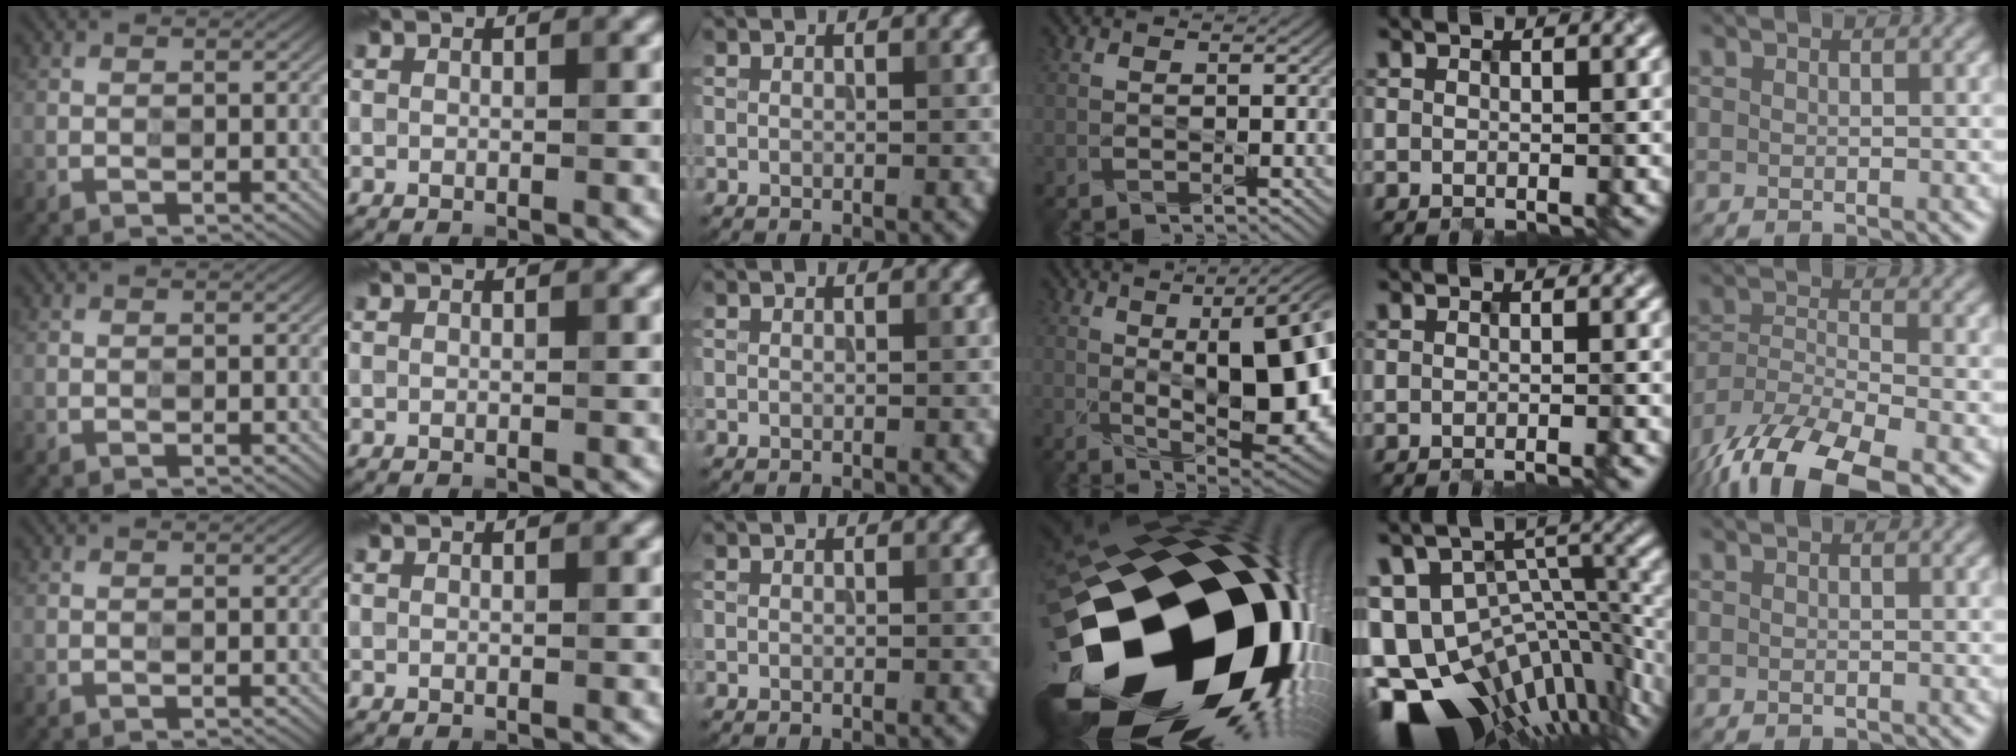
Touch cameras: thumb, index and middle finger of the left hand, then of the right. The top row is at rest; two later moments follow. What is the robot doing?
{"motion": "insert", "object": "power strip"}